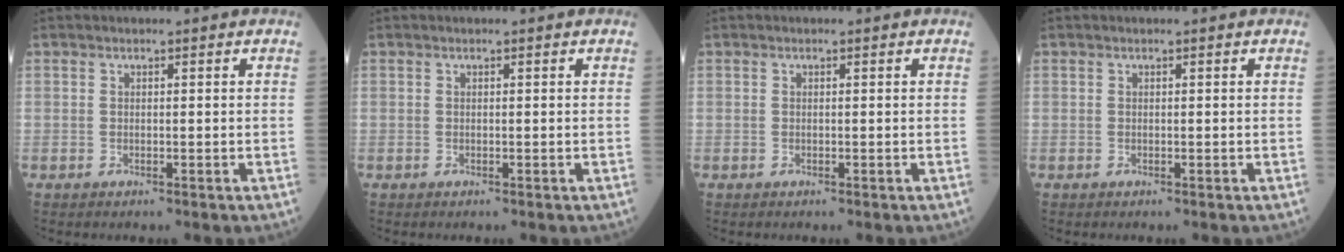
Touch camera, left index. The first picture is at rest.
{"total": 0.0}
{"total": 0.0}
{"total": 0.0}